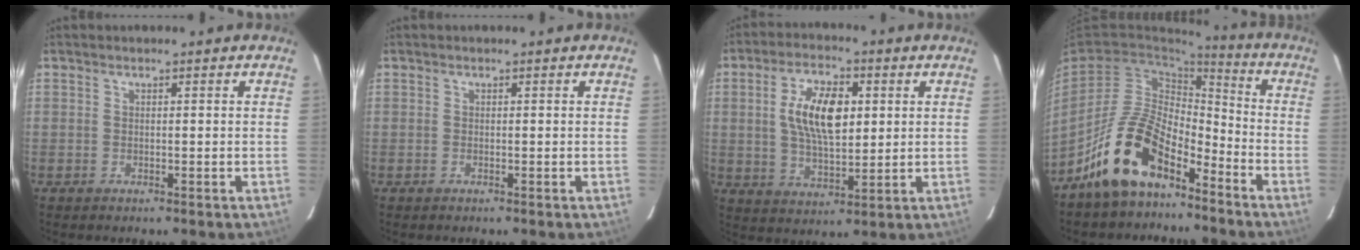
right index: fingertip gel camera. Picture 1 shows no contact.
{"total": 0.0}
{"total": 11.3, "force": [2.2, 5.2, 9.8], "torque": [-0.184, 0.010, 0.043]}
{"total": 14.4, "force": [-9.9, 6.4, 8.3], "torque": [-0.160, 0.027, -0.177]}